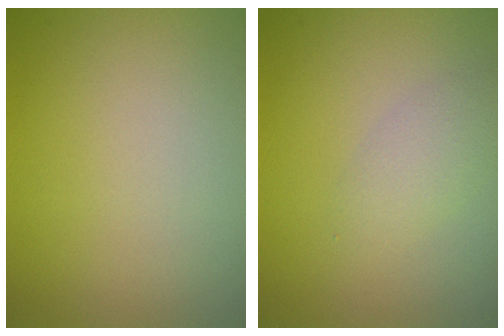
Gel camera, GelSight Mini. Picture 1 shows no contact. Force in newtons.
{"total": 2.0, "press": 2.0, "slide": 0.1}